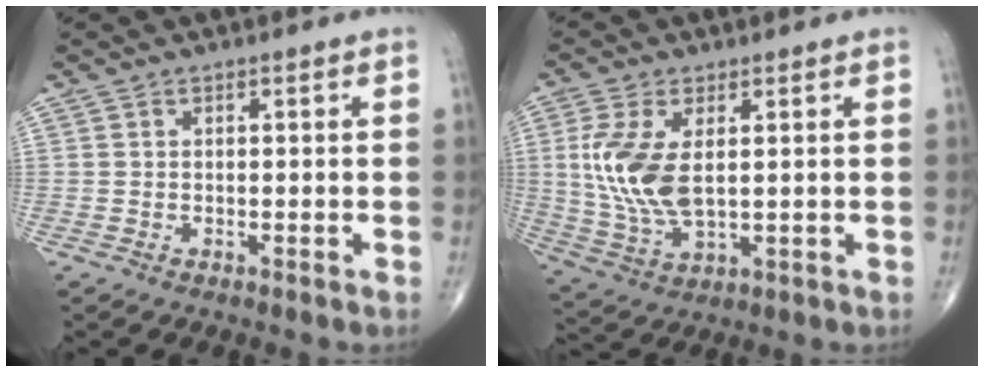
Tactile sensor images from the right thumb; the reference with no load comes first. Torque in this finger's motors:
{"motor_torque": [1.18, 2.16, 1.17, 0.18, 0.37]}